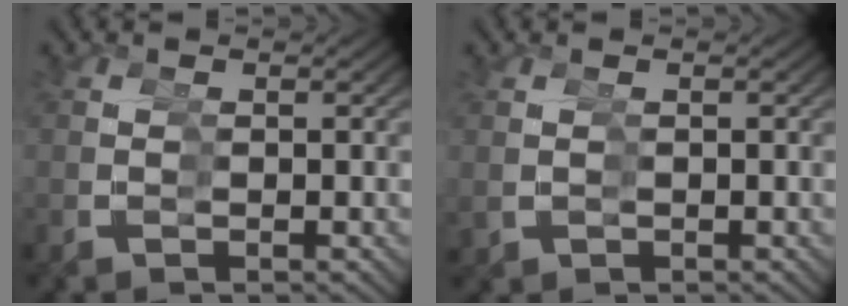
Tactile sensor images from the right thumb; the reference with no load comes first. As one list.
[{"total": 1.0, "force": [0.1, 1.0, 0.2], "torque": [-0.009, -0.004, 0.008]}]